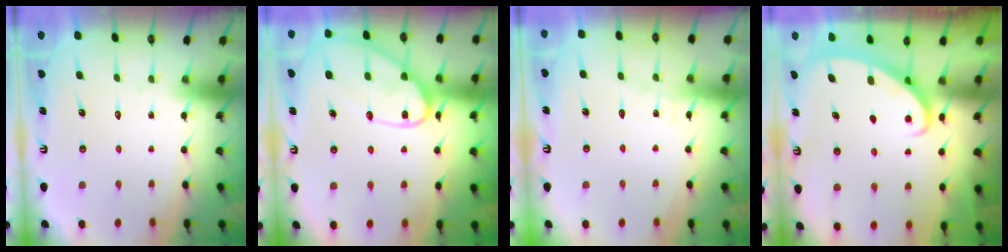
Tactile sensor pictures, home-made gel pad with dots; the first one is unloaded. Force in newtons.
{"total": 16.1, "press": 16.0, "slide": 1.3}
{"total": 4.9, "press": 4.8, "slide": 0.4}
{"total": 2.4, "press": 2.4, "slide": 0.4}